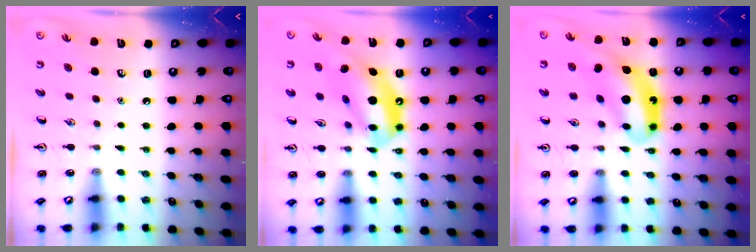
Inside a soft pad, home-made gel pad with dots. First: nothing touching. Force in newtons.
{"total": 13.4, "press": 13.0, "slide": 3.5}
{"total": 10.5, "press": 9.9, "slide": 3.5}